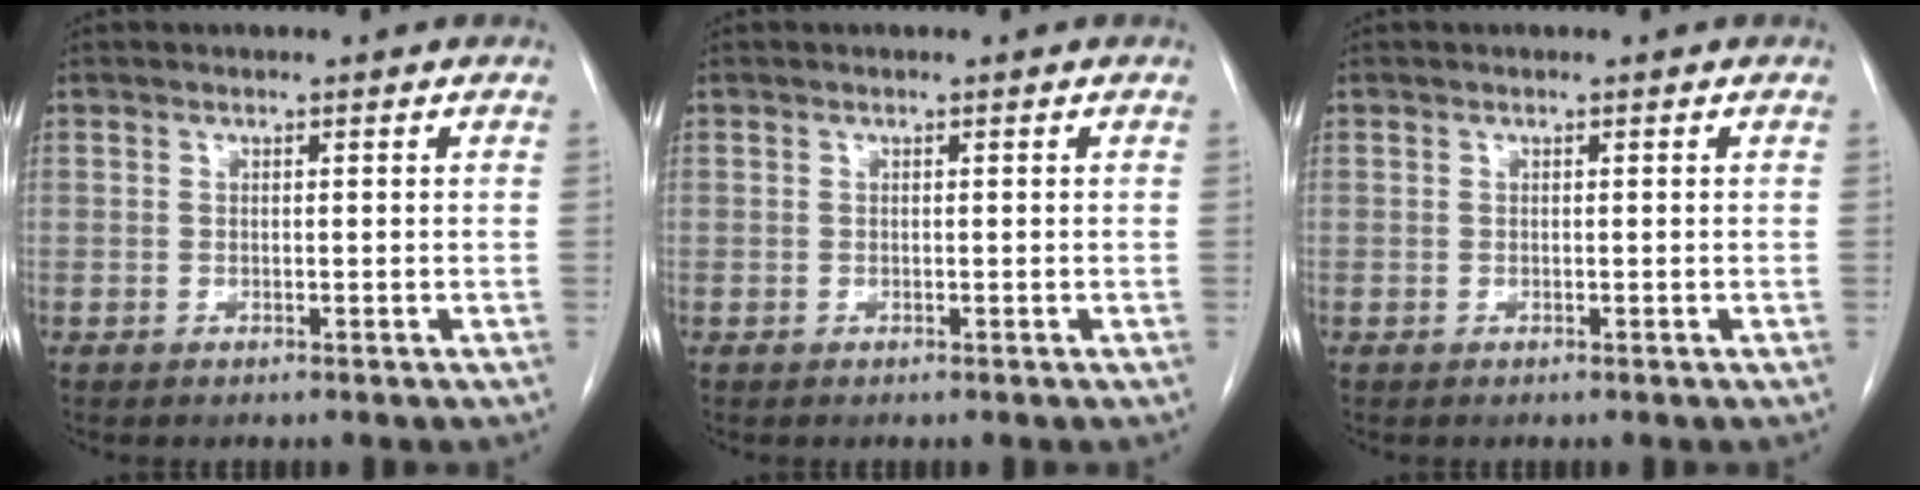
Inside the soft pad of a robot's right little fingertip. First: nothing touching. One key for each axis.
{"total": 0.0}
{"total": 0.0}